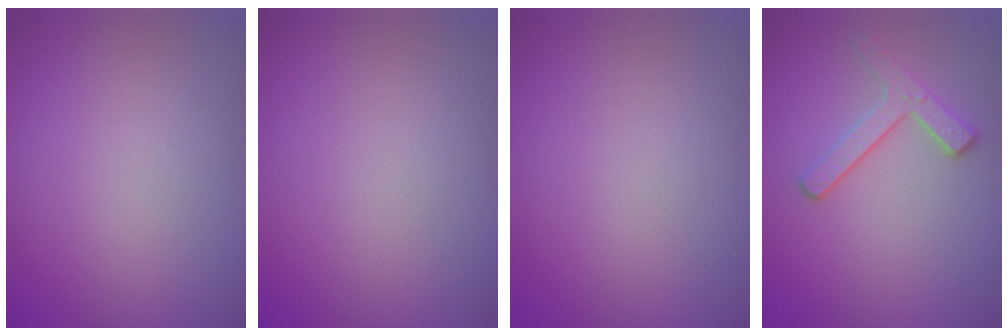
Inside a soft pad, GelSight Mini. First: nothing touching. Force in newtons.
{"total": 0.0}
{"total": 0.0}
{"total": 2.7, "press": 2.3, "slide": 1.3}